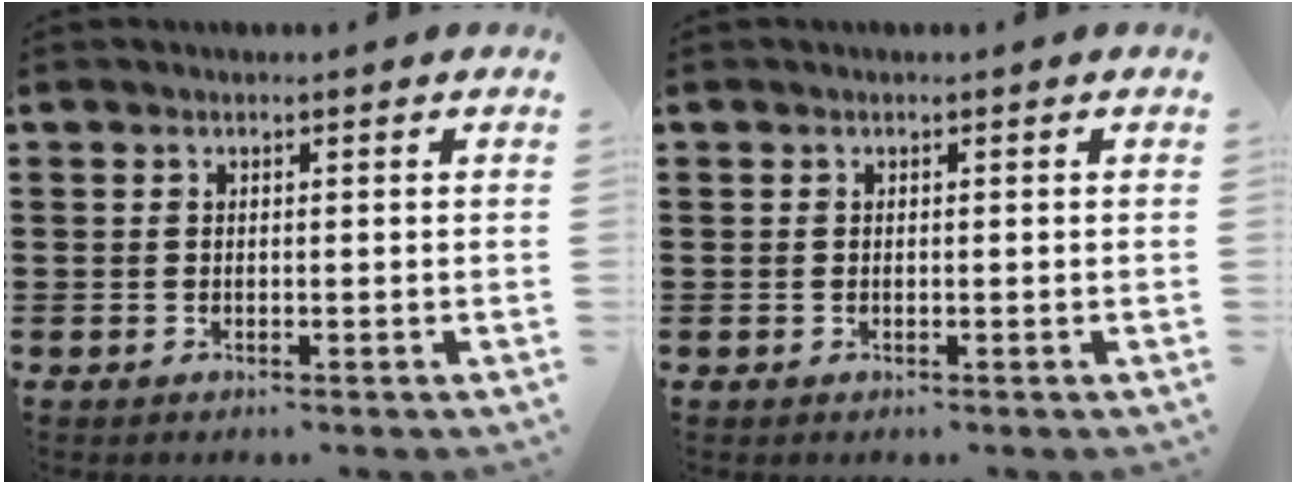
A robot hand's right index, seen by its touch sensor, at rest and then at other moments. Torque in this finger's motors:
{"motor_torque": [0.51, 1.63, 0.00, 0.00]}